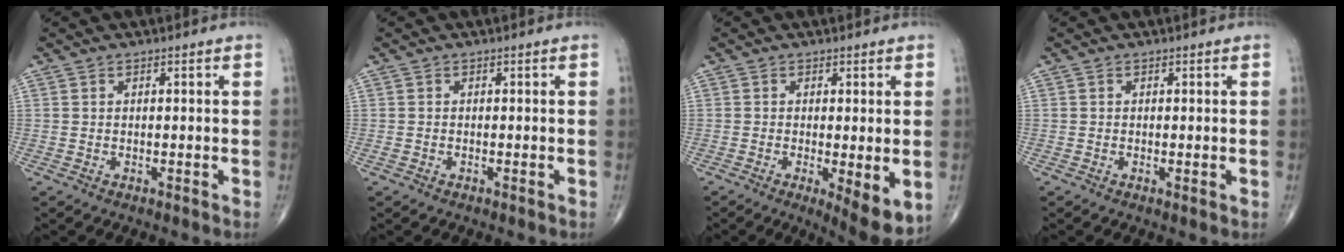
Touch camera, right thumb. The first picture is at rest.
{"total": 0.5, "force": [-0.3, 0.3, 0.3], "torque": [-0.011, 0.002, -0.007]}
{"total": 7.0, "force": [-1.4, 2.0, 6.6], "torque": [-0.099, -0.022, -0.022]}
{"total": 0.6, "force": [-0.1, 0.1, 0.6], "torque": [-0.013, -0.003, -0.004]}